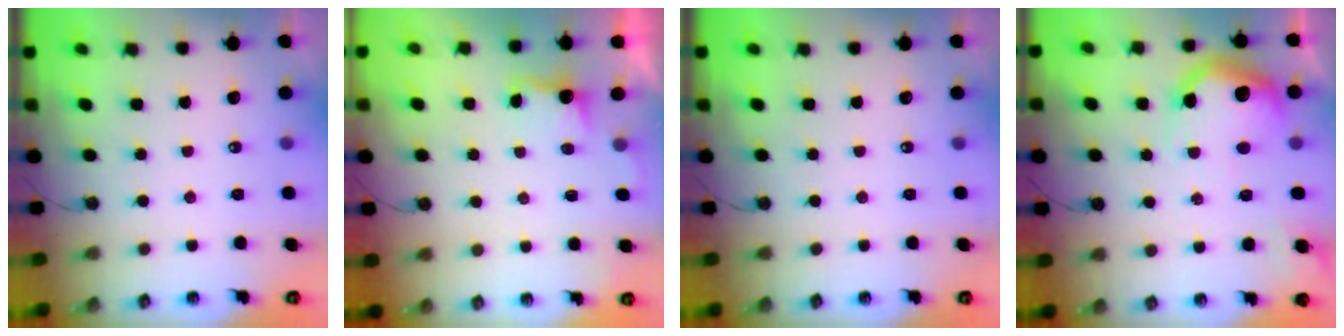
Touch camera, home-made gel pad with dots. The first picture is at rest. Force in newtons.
{"total": 1.4, "press": 1.0, "slide": 0.9}
{"total": 0.0}
{"total": 20.6, "press": 20.6, "slide": 1.4}